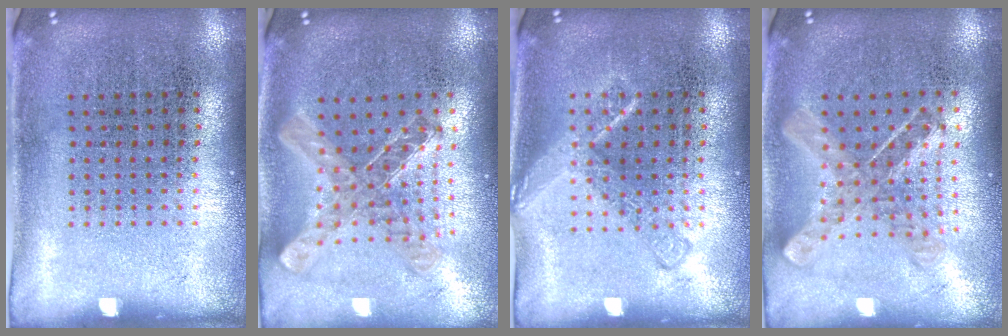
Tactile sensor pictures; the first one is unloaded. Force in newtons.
{"total": 1.1, "press": 1.0, "slide": 0.2}
{"total": 1.5, "press": 1.5, "slide": 0.2}
{"total": 0.8, "press": 0.8, "slide": 0.2}